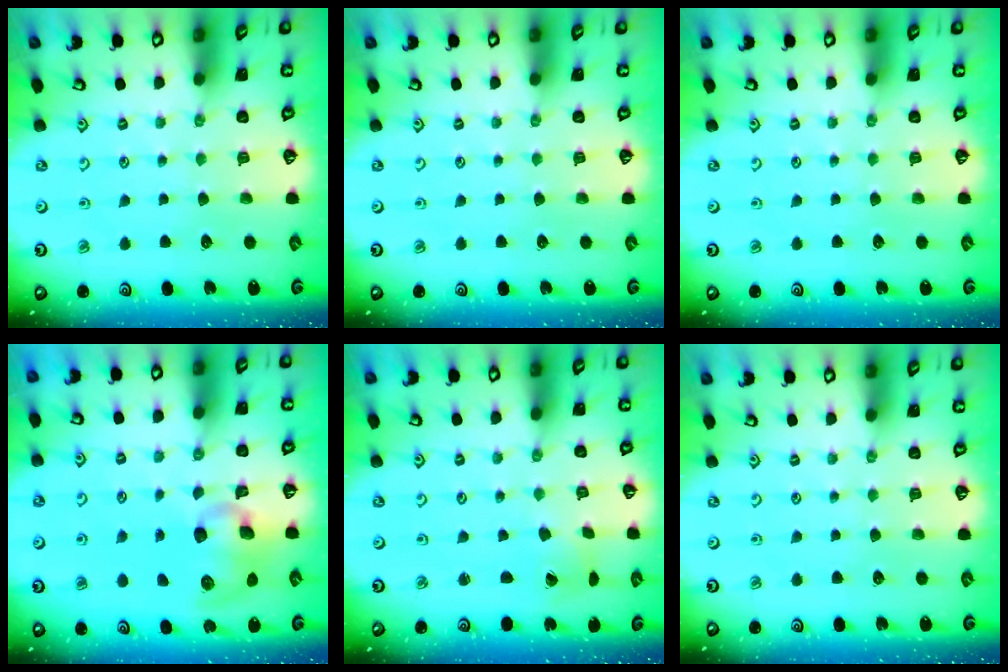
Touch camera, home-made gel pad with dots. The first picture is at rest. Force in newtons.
{"total": 0.0}
{"total": 0.0}
{"total": 11.5, "press": 11.4, "slide": 1.7}
{"total": 1.6, "press": 1.6, "slide": 0.2}
{"total": 0.0}